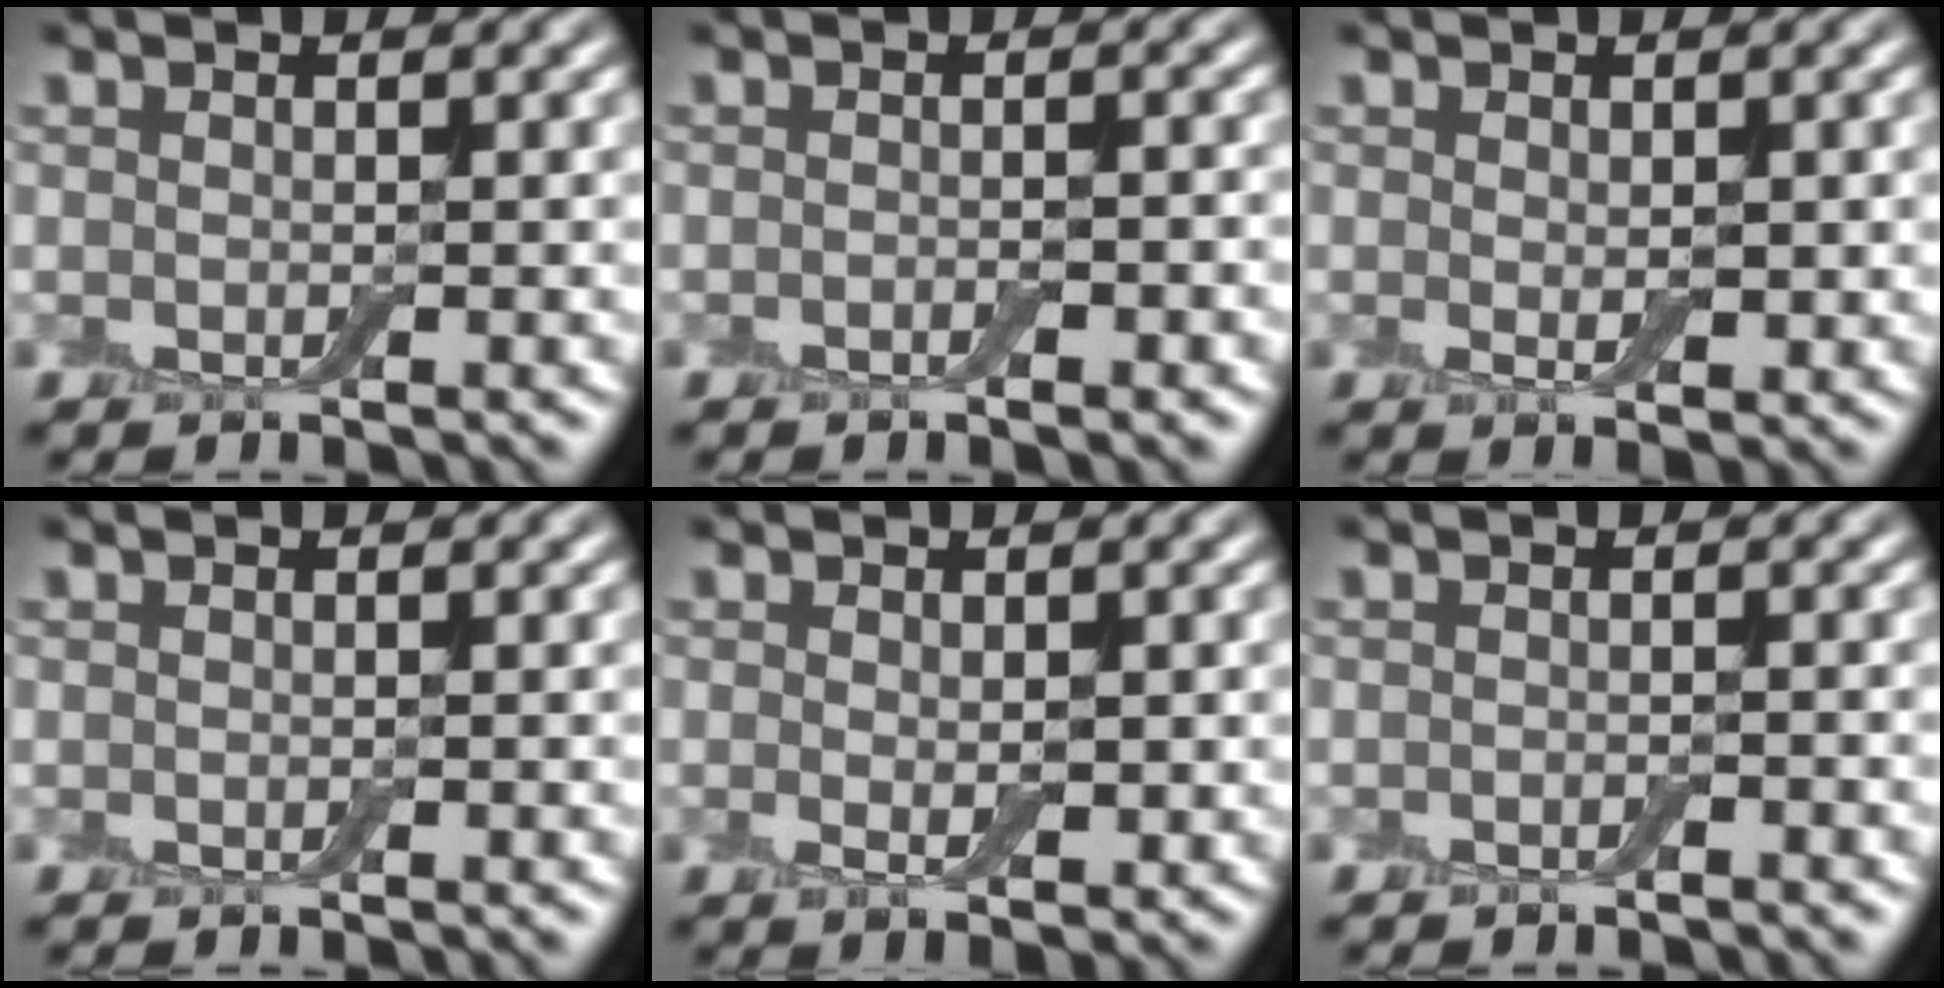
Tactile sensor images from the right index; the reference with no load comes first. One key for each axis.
{"total": 1.5, "fx": -0.8, "fy": 0.3, "fz": 1.2, "tx": -0.015, "ty": -0.001, "tz": -0.011}
{"total": 1.6, "fx": 0.1, "fy": 0.7, "fz": 1.4, "tx": -0.021, "ty": -0.004, "tz": 0.006}
{"total": 0.0}
{"total": 2.0, "fx": 0.0, "fy": 0.9, "fz": 1.7, "tx": -0.030, "ty": -0.006, "tz": 0.004}
{"total": 0.7, "fx": -0.6, "fy": 0.1, "fz": 0.4, "tx": -0.004, "ty": 0.000, "tz": -0.010}